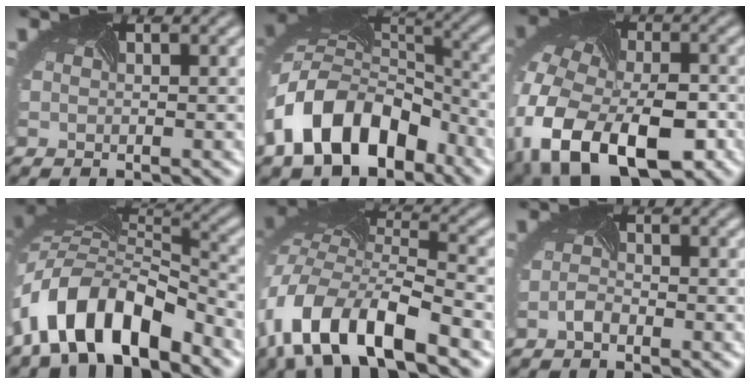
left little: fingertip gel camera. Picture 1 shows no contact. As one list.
[{"total": 11.0, "force": [-4.9, 7.4, 6.5], "torque": [-0.137, 0.000, -0.090]}, {"total": 15.8, "force": [-6.4, 10.2, 10.2], "torque": [-0.221, -0.028, -0.094]}, {"total": 9.3, "force": [-5.6, 4.0, 6.2], "torque": [-0.115, 0.014, -0.113]}, {"total": 11.4, "force": [-6.4, 5.1, 8.0], "torque": [-0.174, -0.009, -0.120]}, {"total": 0.8, "force": [-0.8, 0.2, -0.1], "torque": [-0.011, 0.008, -0.020]}]